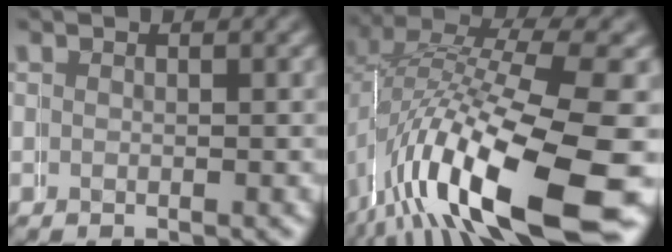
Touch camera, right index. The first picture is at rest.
{"total": 13.4, "force": [-3.1, 6.2, 11.5], "torque": [-0.211, -0.023, -0.033]}